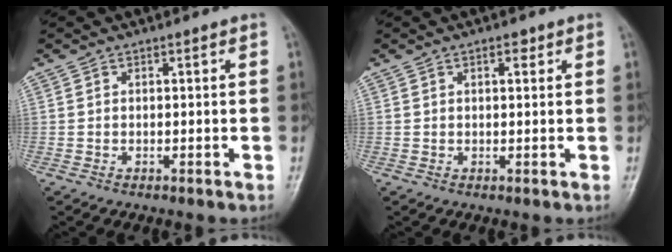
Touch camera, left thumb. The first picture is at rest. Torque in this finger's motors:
{"motor_torque": [-0.21, -0.04, -0.17, 0.11, -0.06]}